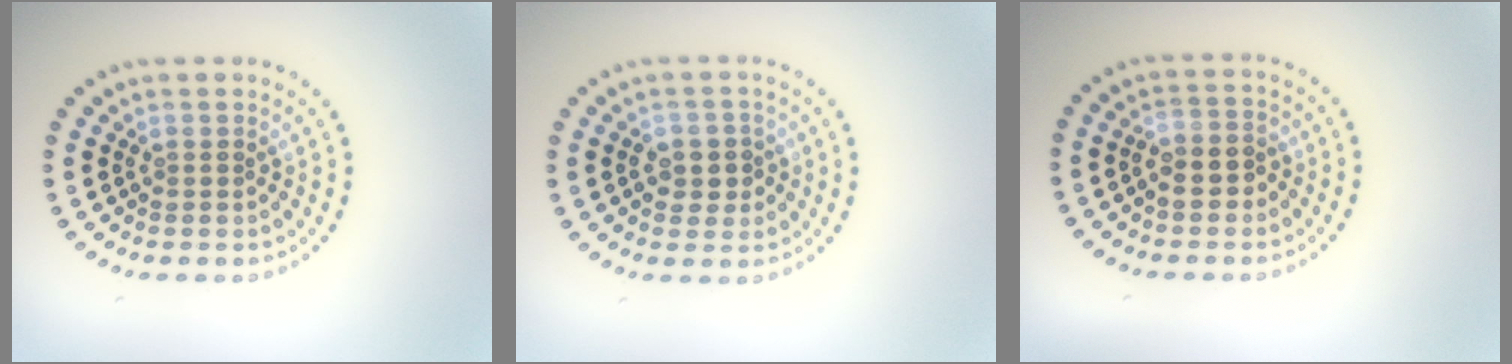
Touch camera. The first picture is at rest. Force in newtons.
{"total": 2.5, "press": 2.5, "slide": 0.4}
{"total": 2.4, "press": 2.3, "slide": 0.7}